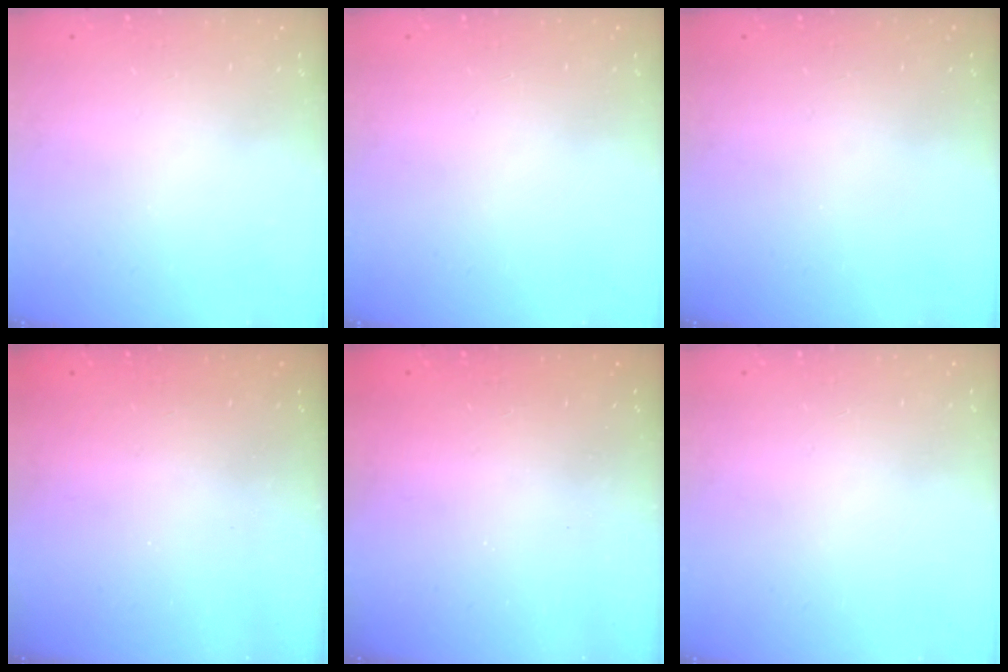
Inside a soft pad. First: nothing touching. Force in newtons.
{"total": 0.0}
{"total": 0.0}
{"total": 2.4, "press": 2.3, "slide": 0.8}
{"total": 2.4, "press": 2.3, "slide": 0.8}
{"total": 0.0}